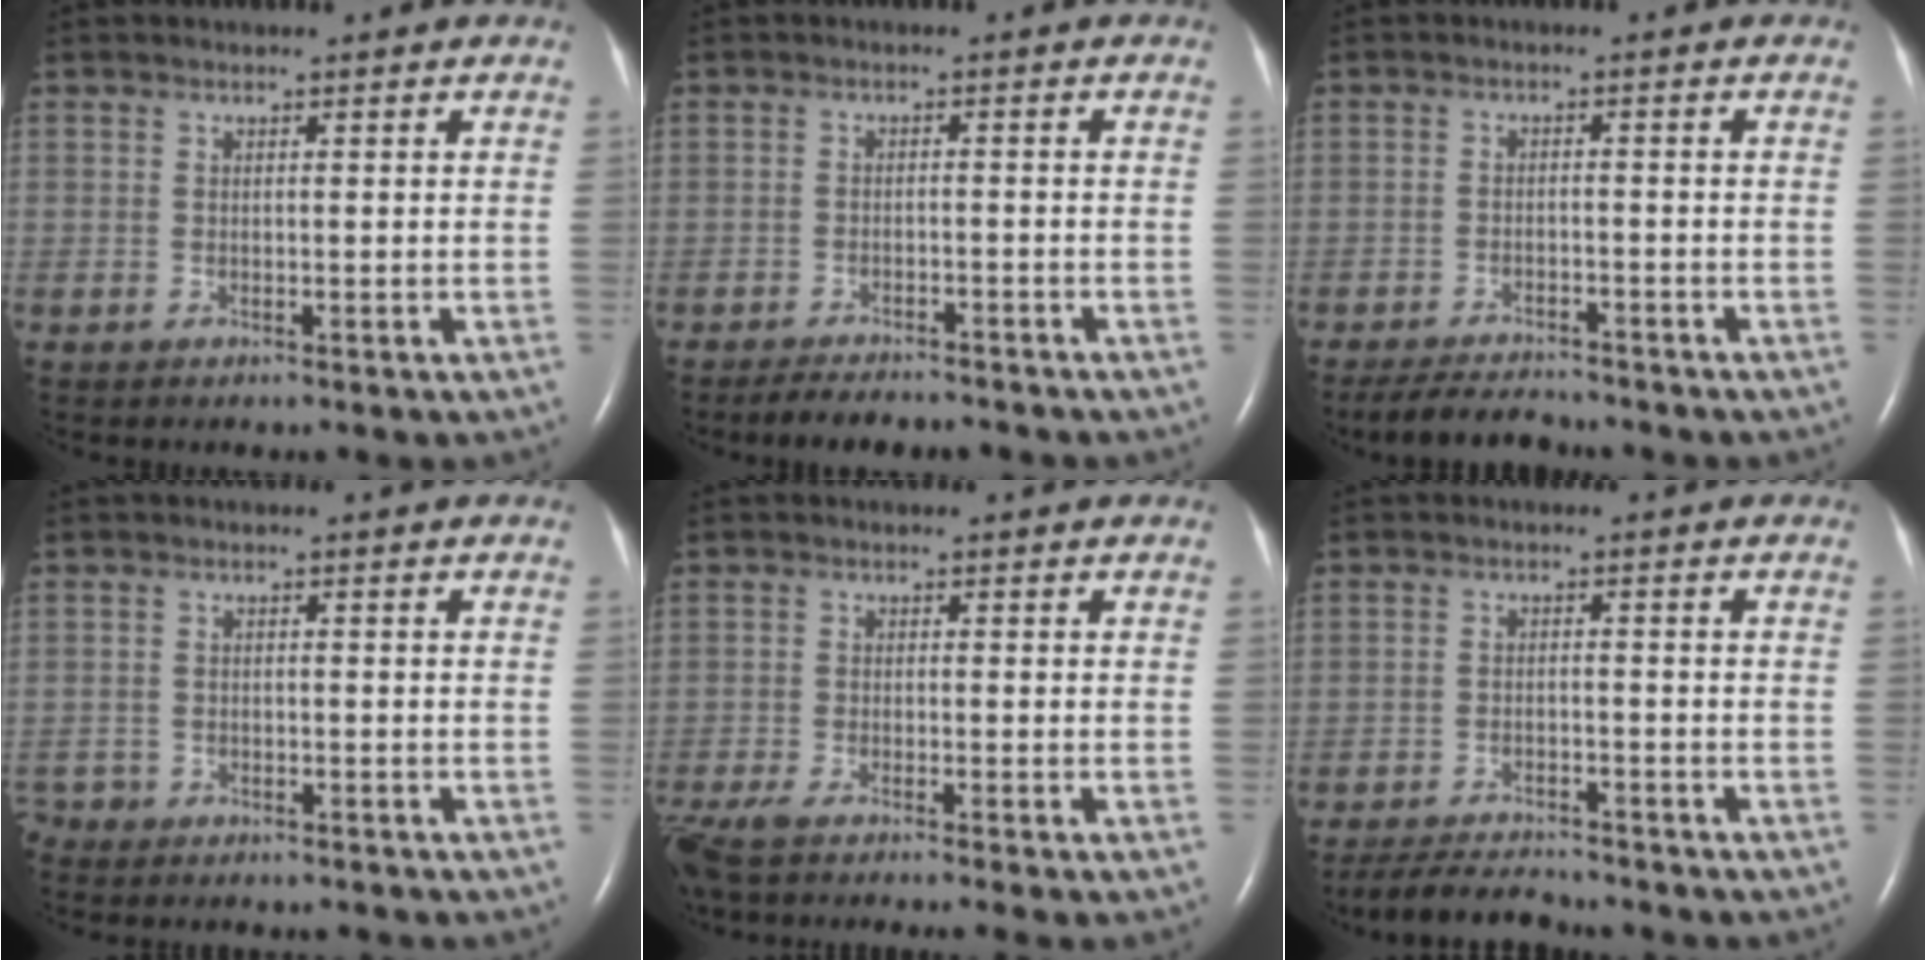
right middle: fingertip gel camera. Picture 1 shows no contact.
{"total": 6.2, "force": [-5.8, 1.3, 2.0], "torque": [-0.028, -0.010, -0.085]}
{"total": 6.5, "force": [-6.1, 1.3, 1.9], "torque": [-0.035, -0.016, -0.097]}
{"total": 5.7, "force": [-5.2, 2.1, 0.7], "torque": [-0.006, -0.003, -0.078]}
{"total": 8.2, "force": [-7.0, -0.5, 4.3], "torque": [-0.061, -0.023, -0.117]}
{"total": 7.0, "force": [-6.7, 1.0, 1.8], "torque": [-0.033, -0.015, -0.109]}